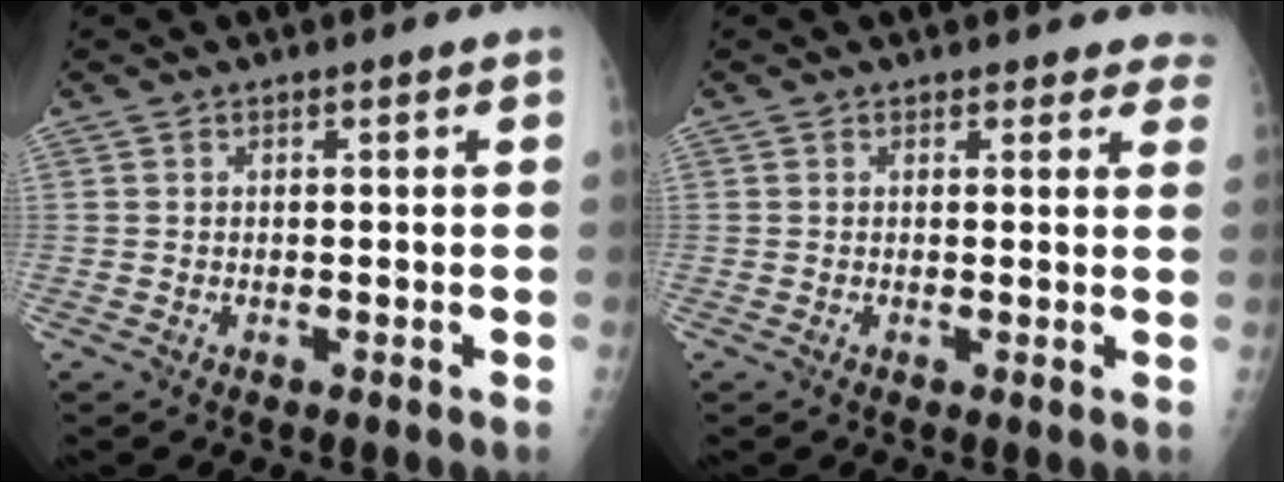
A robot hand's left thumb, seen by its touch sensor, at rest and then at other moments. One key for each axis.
{"total": 4.3, "fx": 3.9, "fy": 1.8, "fz": 0.5, "tx": 0.034, "ty": -0.015, "tz": 0.023}